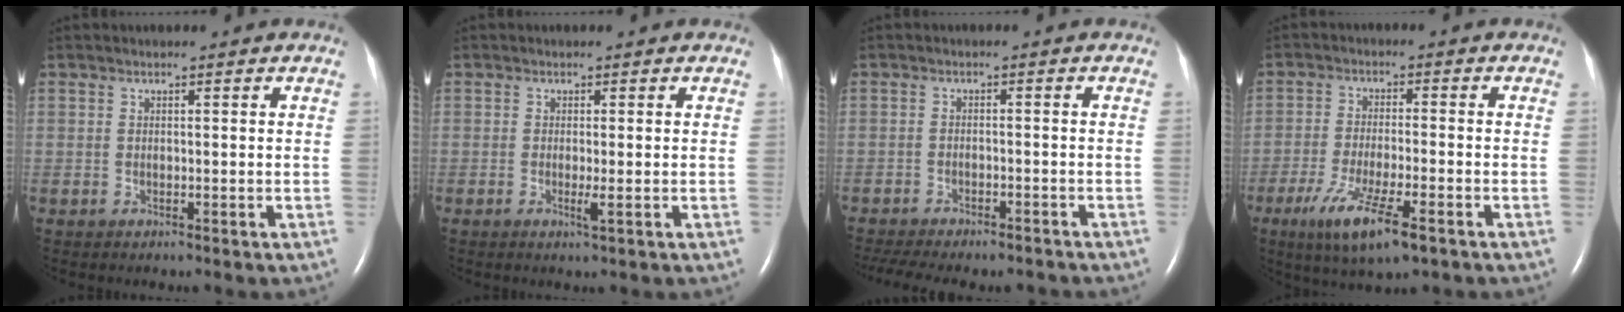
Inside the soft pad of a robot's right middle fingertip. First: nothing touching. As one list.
[{"total": 1.4, "force": [-0.3, -0.1, 1.4], "torque": [-0.025, -0.004, -0.007]}, {"total": 13.5, "force": [-11.8, 3.5, 5.6], "torque": [-0.117, -0.010, -0.157]}, {"total": 9.6, "force": [-5.2, 1.4, 7.9], "torque": [-0.152, -0.024, -0.084]}]